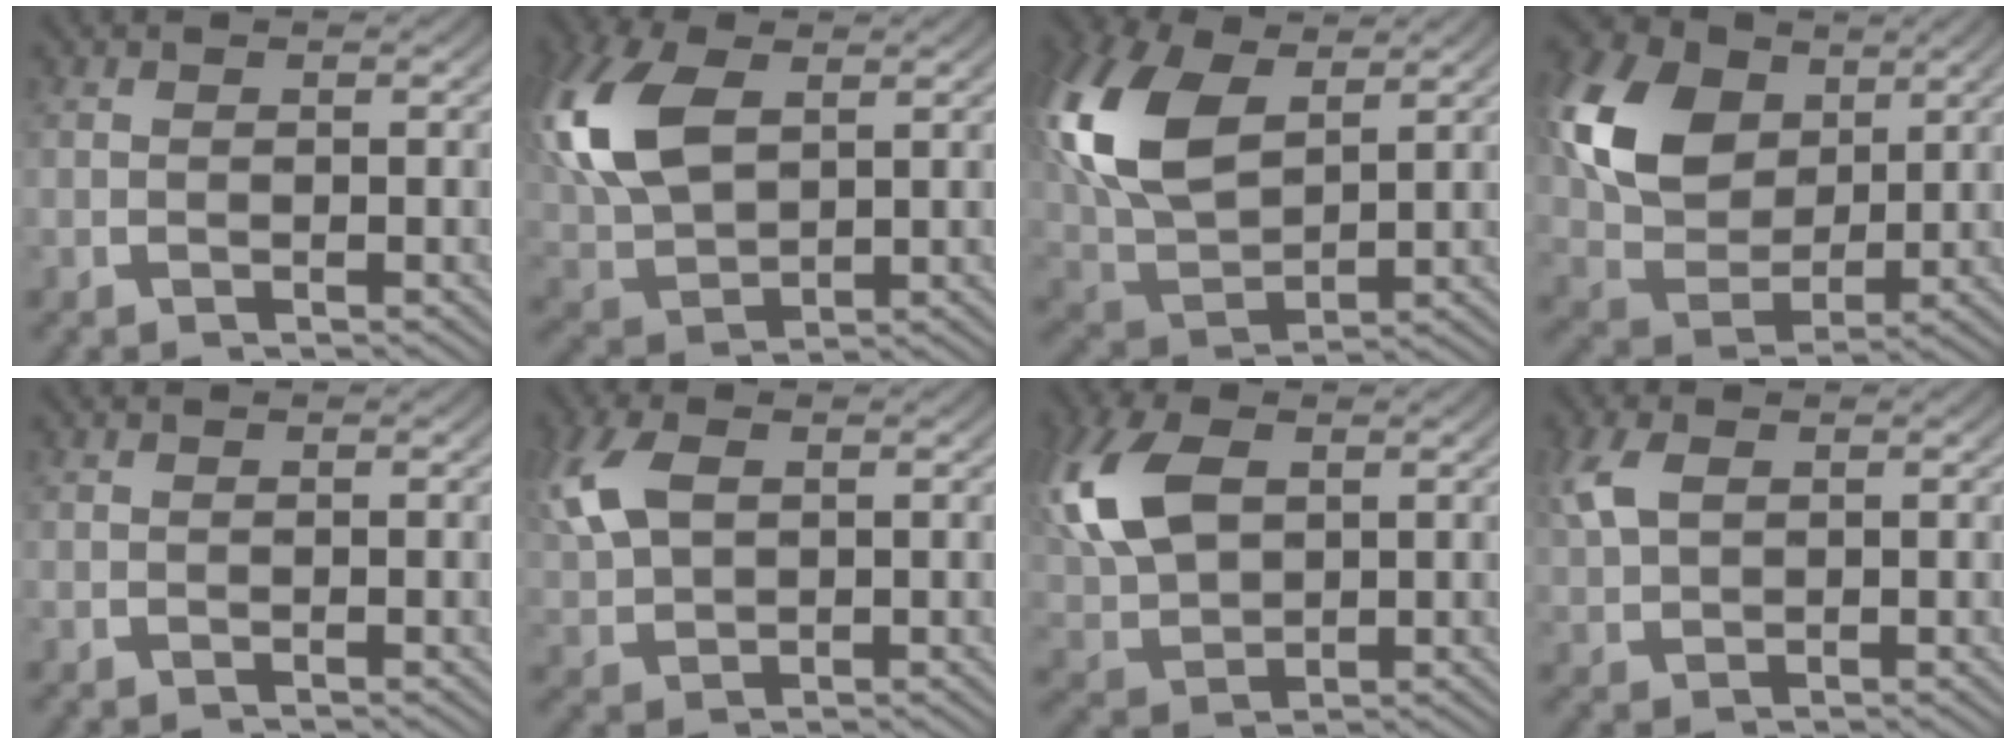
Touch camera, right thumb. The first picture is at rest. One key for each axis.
{"total": 8.9, "fx": 1.9, "fy": 6.0, "fz": 6.3, "tx": -0.165, "ty": -0.026, "tz": 0.057}
{"total": 11.6, "fx": 2.5, "fy": 7.7, "fz": 8.2, "tx": -0.208, "ty": -0.031, "tz": 0.064}
{"total": 12.2, "fx": 2.3, "fy": 8.9, "fz": 8.0, "tx": -0.195, "ty": -0.034, "tz": 0.049}
{"total": 0.0}
{"total": 4.5, "fx": 1.7, "fy": 3.0, "fz": 3.0, "tx": -0.084, "ty": -0.005, "tz": 0.043}
{"total": 7.8, "fx": 1.8, "fy": 5.4, "fz": 5.4, "tx": -0.146, "ty": -0.022, "tz": 0.053}
{"total": 3.0, "fx": 1.5, "fy": 1.9, "fz": 1.9, "tx": -0.053, "ty": 0.001, "tz": 0.036}